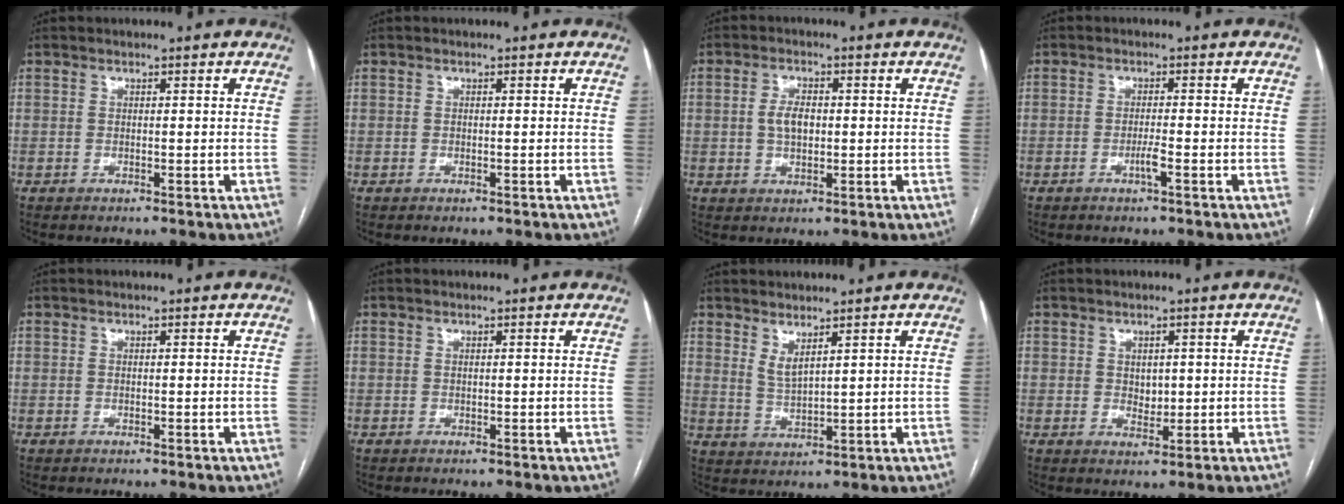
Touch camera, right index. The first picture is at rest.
{"total": 0.0}
{"total": 4.0, "force": [0.1, 2.2, 3.3], "torque": [-0.066, 0.007, 0.005]}
{"total": 2.0, "force": [-1.0, -0.2, 1.7], "torque": [-0.033, -0.002, -0.019]}
{"total": 0.0}
{"total": 0.0}
{"total": 2.8, "force": [2.1, 0.4, 1.9], "torque": [-0.042, -0.014, 0.049]}
{"total": 2.1, "force": [0.2, 1.6, 1.3], "torque": [-0.016, -0.003, 0.007]}